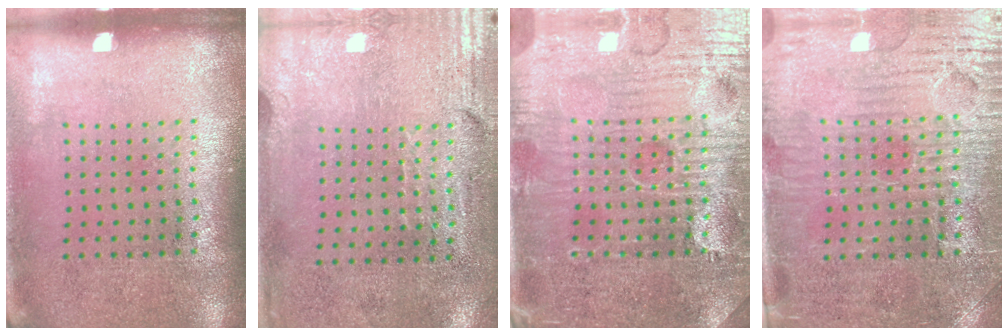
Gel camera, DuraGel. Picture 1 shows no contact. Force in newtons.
{"total": 3.0, "press": 2.5, "slide": 1.6}
{"total": 5.1, "press": 4.8, "slide": 1.8}
{"total": 3.8, "press": 3.5, "slide": 1.4}